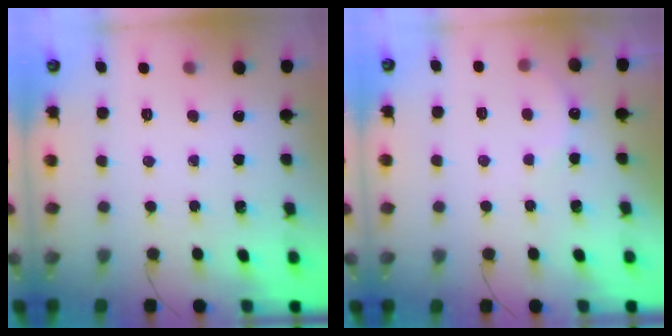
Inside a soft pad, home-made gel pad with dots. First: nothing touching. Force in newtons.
{"total": 5.4, "press": 5.2, "slide": 1.5}